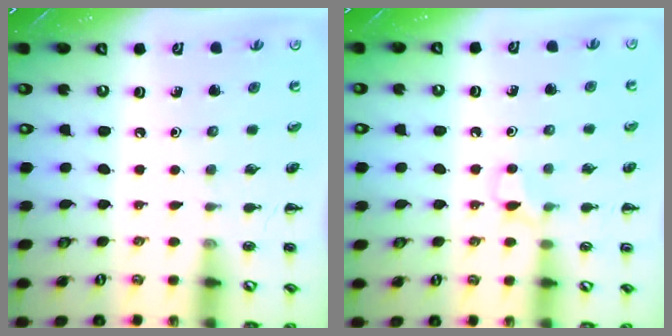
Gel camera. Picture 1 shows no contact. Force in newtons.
{"total": 4.4, "press": 4.1, "slide": 1.5}